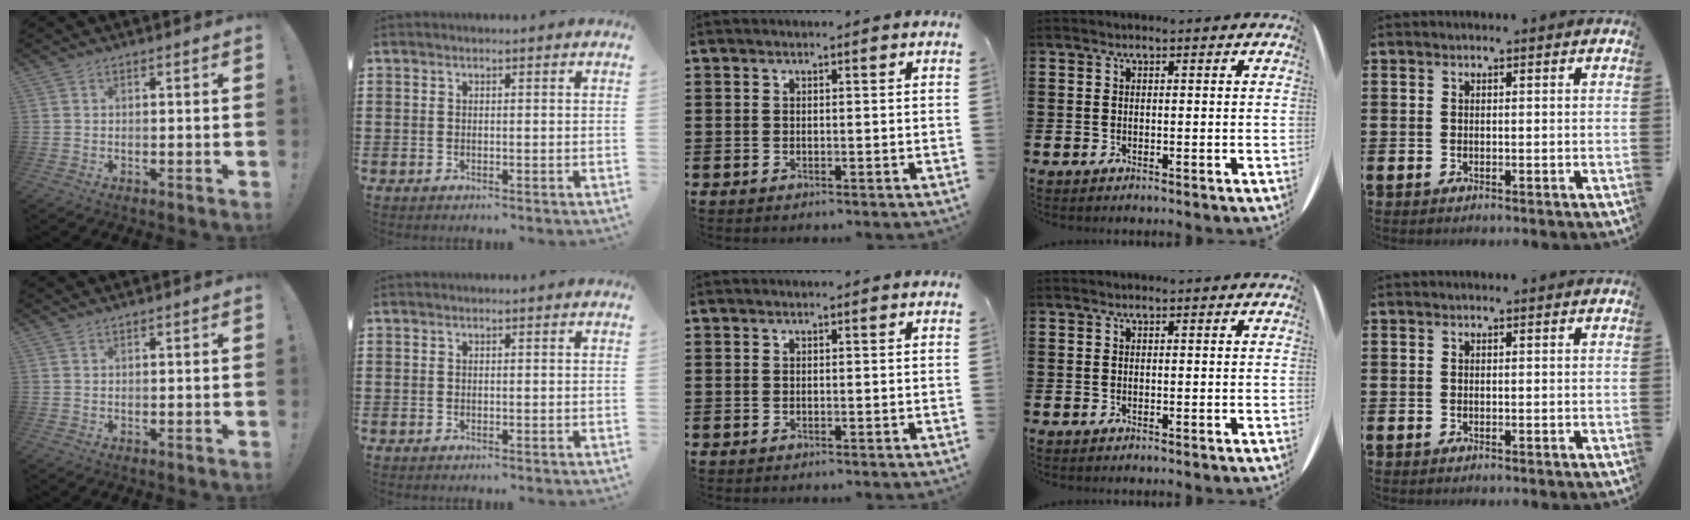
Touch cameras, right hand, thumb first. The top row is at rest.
{}